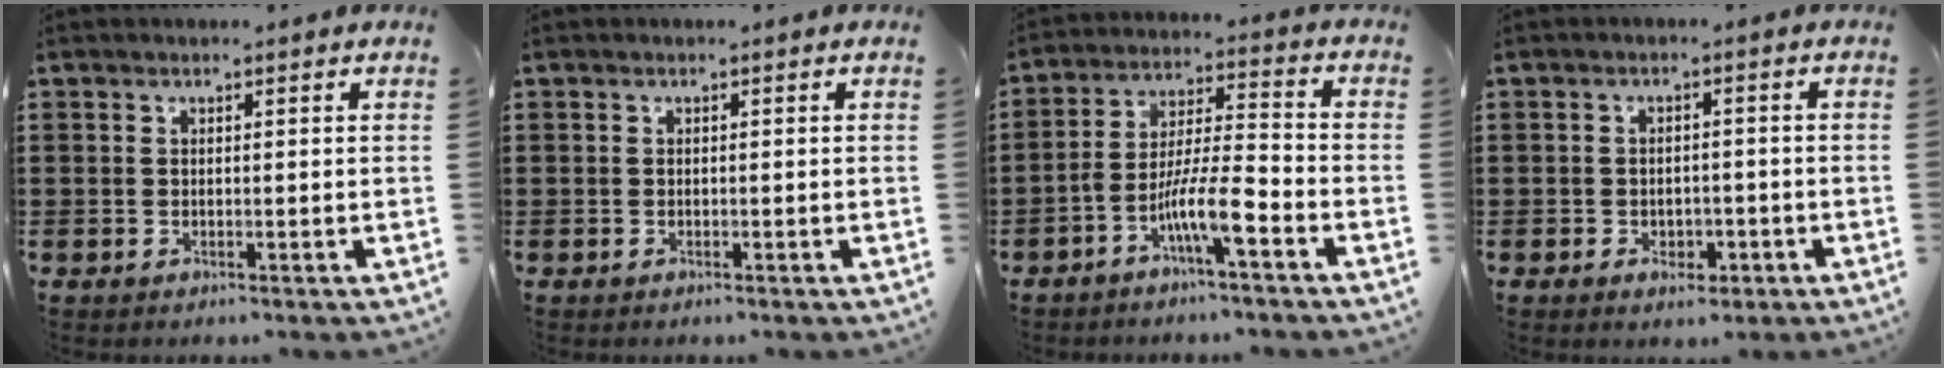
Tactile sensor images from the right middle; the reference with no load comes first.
{"total": 0.0}
{"total": 8.6, "force": [-4.9, 1.6, 6.9], "torque": [-0.138, 0.001, -0.094]}
{"total": 2.3, "force": [-1.2, 1.5, 1.2], "torque": [-0.016, 0.000, -0.028]}